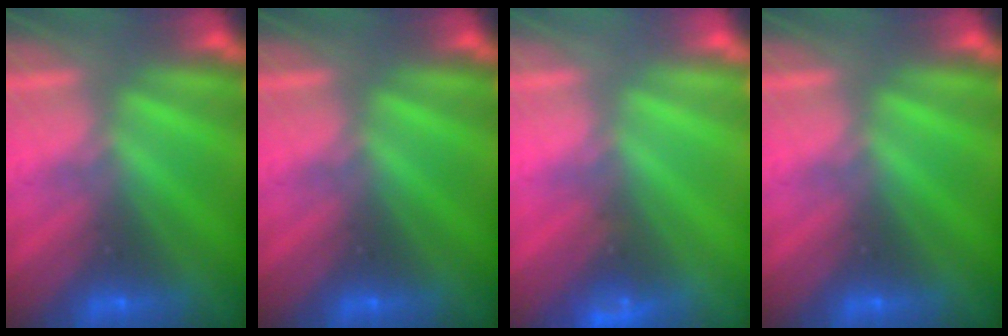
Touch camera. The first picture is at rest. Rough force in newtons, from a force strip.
{"total": 0.0}
{"total": 4.5}
{"total": 0.0}